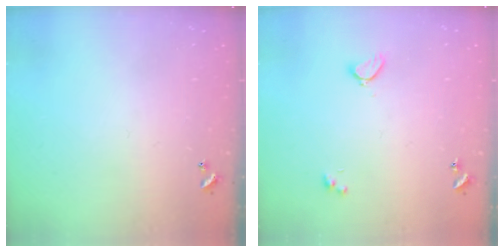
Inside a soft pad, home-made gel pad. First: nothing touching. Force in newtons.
{"total": 2.1, "press": 2.0, "slide": 0.5}